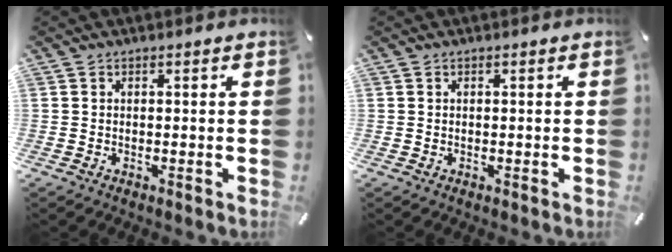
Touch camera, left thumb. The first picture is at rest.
{"total": 0.0}